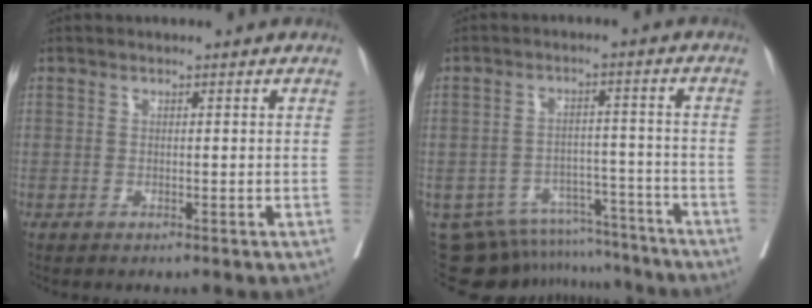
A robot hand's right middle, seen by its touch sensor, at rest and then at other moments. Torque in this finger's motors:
{"motor_torque": [-0.15, -0.12, -0.04, 0.00]}